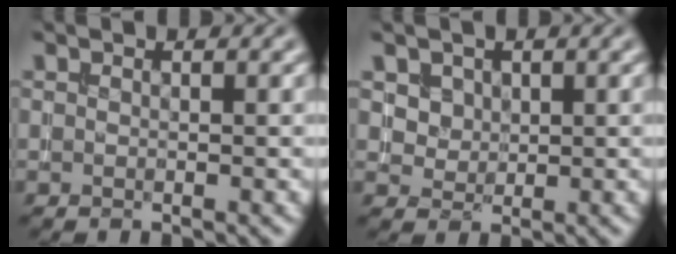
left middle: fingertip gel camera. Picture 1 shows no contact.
{"total": 3.1, "force": [1.6, 2.2, 1.4], "torque": [-0.044, -0.003, 0.046]}